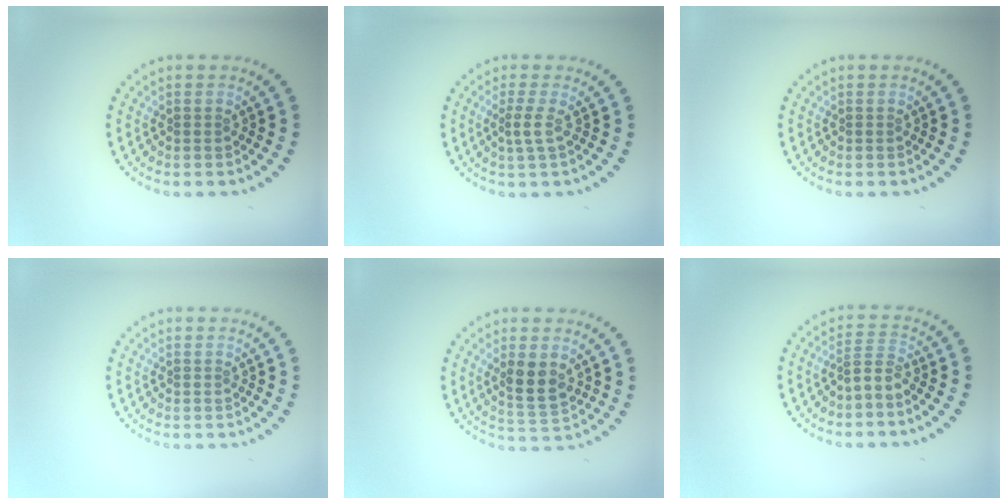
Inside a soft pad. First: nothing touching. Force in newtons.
{"total": 1.4, "press": 1.0, "slide": 1.0}
{"total": 0.0}
{"total": 0.0}
{"total": 3.4, "press": 3.3, "slide": 0.9}
{"total": 1.9, "press": 1.1, "slide": 1.5}